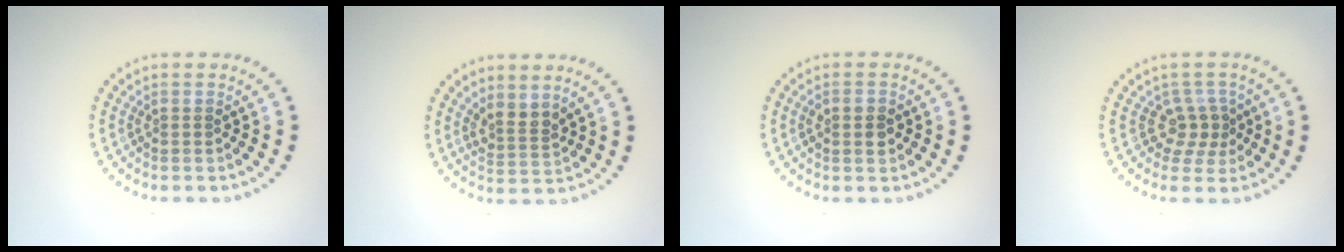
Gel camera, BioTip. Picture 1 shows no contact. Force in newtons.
{"total": 2.2, "press": 1.6, "slide": 1.4}
{"total": 1.4, "press": 1.4, "slide": 0.2}
{"total": 2.6, "press": 1.8, "slide": 1.8}